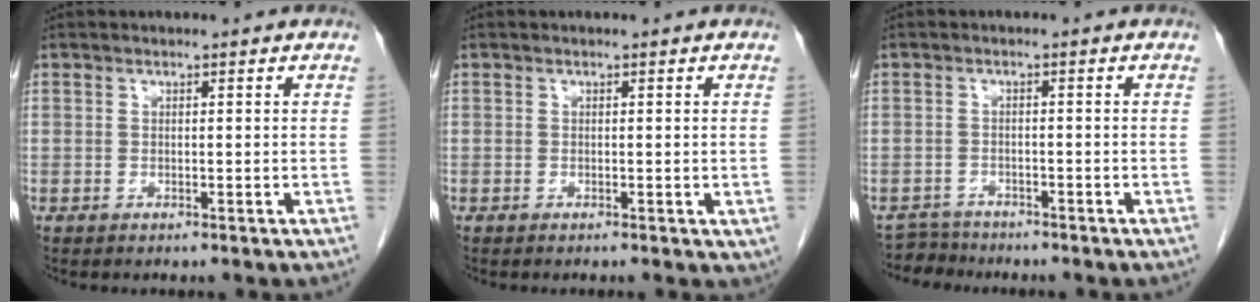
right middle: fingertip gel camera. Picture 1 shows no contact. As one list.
[{"total": 1.2, "force": [-0.4, 0.5, 1.0], "torque": [-0.010, -0.002, -0.005]}, {"total": 3.1, "force": [-2.9, 0.7, -0.9], "torque": [0.015, -0.007, -0.050]}]